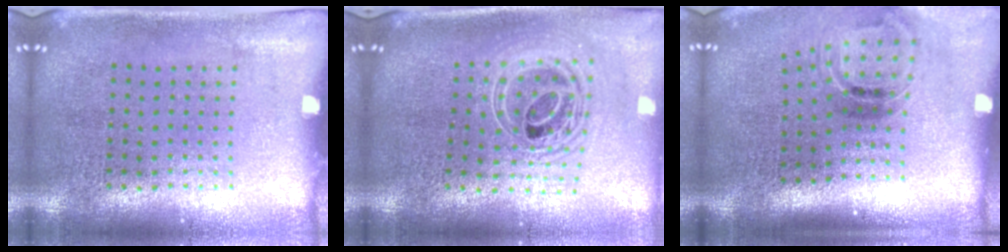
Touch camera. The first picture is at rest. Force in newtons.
{"total": 2.2, "press": 1.7, "slide": 1.5}
{"total": 1.5, "press": 1.0, "slide": 1.1}